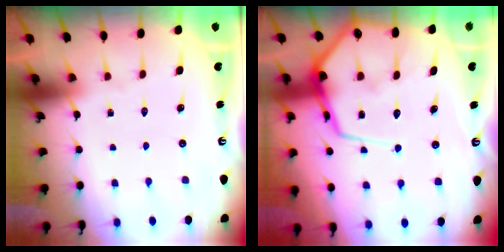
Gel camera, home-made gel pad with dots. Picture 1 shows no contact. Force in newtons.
{"total": 13.1, "press": 13.0, "slide": 1.3}